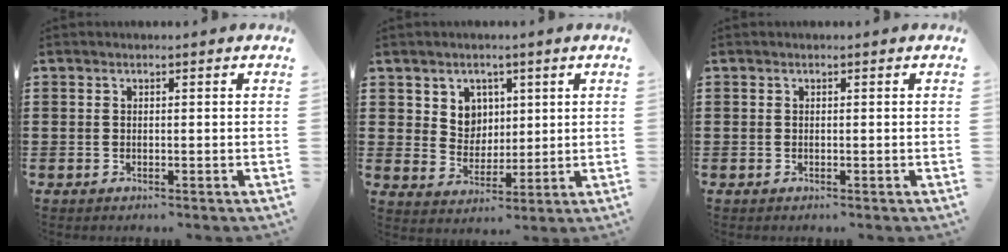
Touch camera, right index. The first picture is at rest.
{"total": 5.0, "force": [2.3, 4.3, 1.1], "torque": [-0.037, 0.006, 0.040]}
{"total": 0.0}